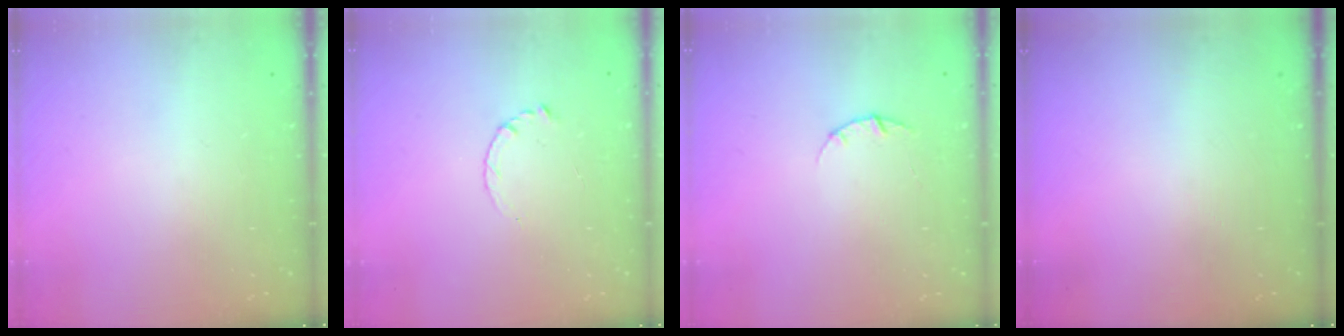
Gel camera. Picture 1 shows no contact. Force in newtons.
{"total": 3.9, "press": 3.9, "slide": 0.5}
{"total": 2.8, "press": 2.8, "slide": 0.4}
{"total": 0.0}